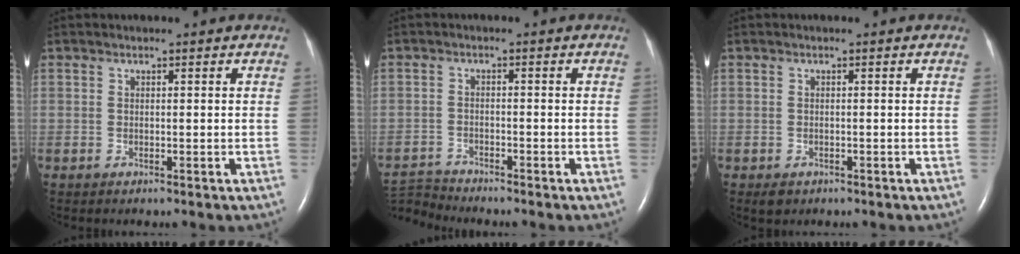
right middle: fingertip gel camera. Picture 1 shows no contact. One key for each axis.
{"total": 4.6, "fx": -4.6, "fy": -0.4, "fz": -0.7, "tx": 0.006, "ty": -0.007, "tz": -0.087}
{"total": 1.3, "fx": -0.7, "fy": 0.9, "fz": 0.5, "tx": -0.011, "ty": 0.000, "tz": -0.004}